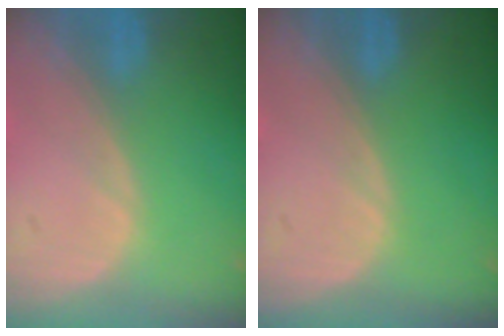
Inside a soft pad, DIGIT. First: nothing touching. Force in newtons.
{"total": 0.0}